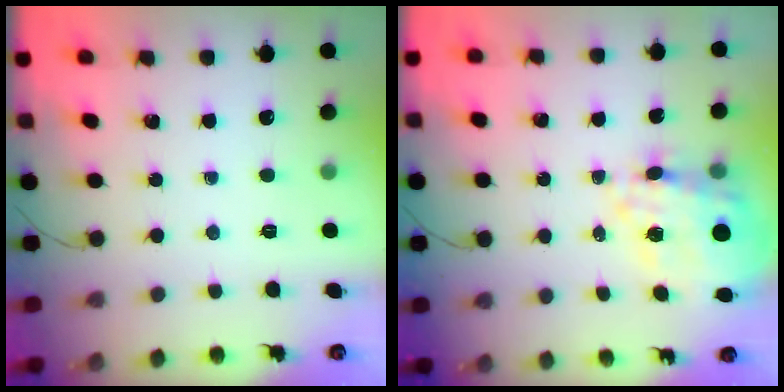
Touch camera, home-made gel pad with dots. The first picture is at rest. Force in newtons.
{"total": 18.8, "press": 18.4, "slide": 3.9}